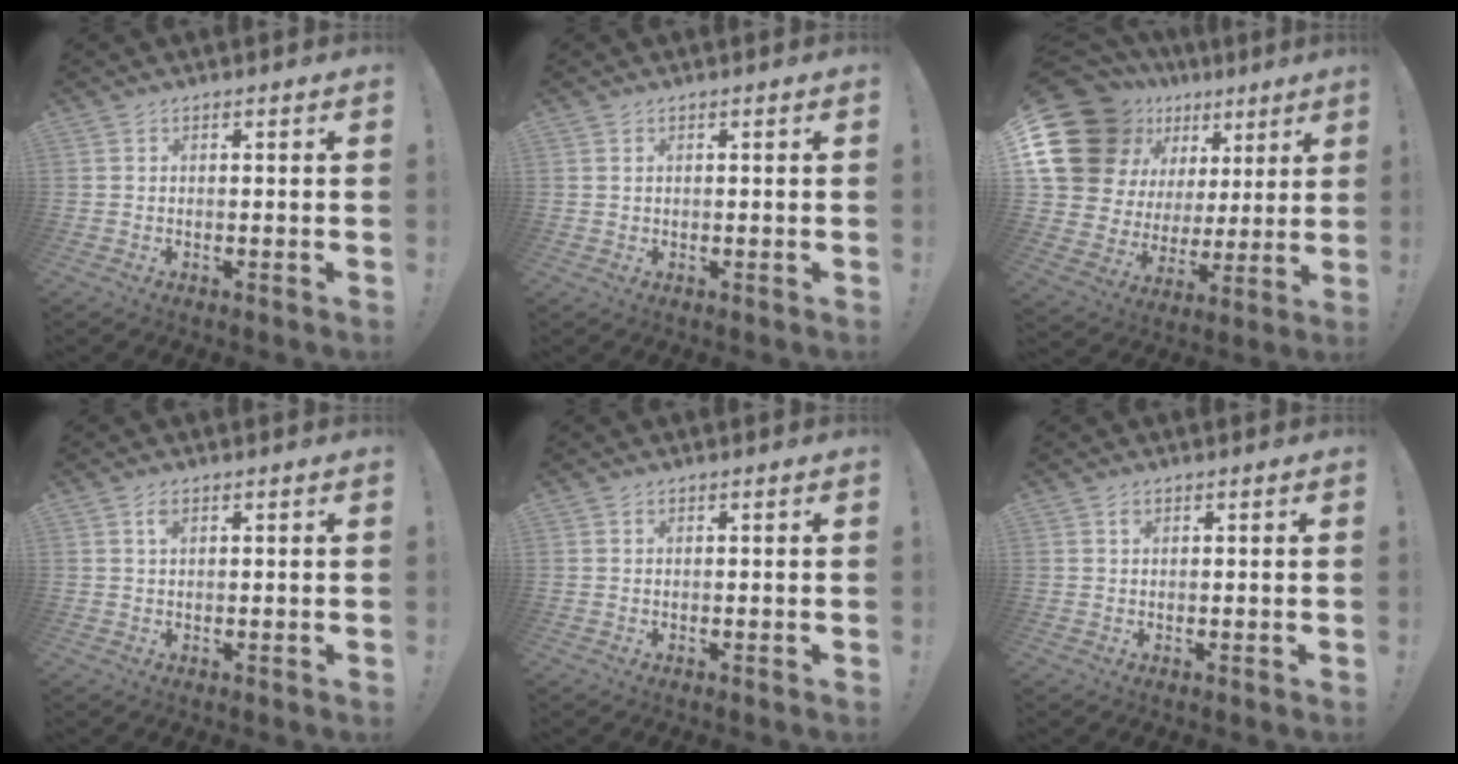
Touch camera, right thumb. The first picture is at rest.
{"total": 0.7, "force": [0.4, 0.6, 0.2], "torque": [-0.010, 0.004, 0.009]}
{"total": 21.2, "force": [11.0, 14.6, 10.6], "torque": [-0.165, -0.077, 0.243]}
{"total": 2.0, "force": [0.9, 1.0, 1.5], "torque": [-0.025, -0.001, 0.014]}
{"total": 0.0}
{"total": 0.8, "force": [0.4, 0.6, 0.4], "torque": [0.000, -0.002, 0.006]}